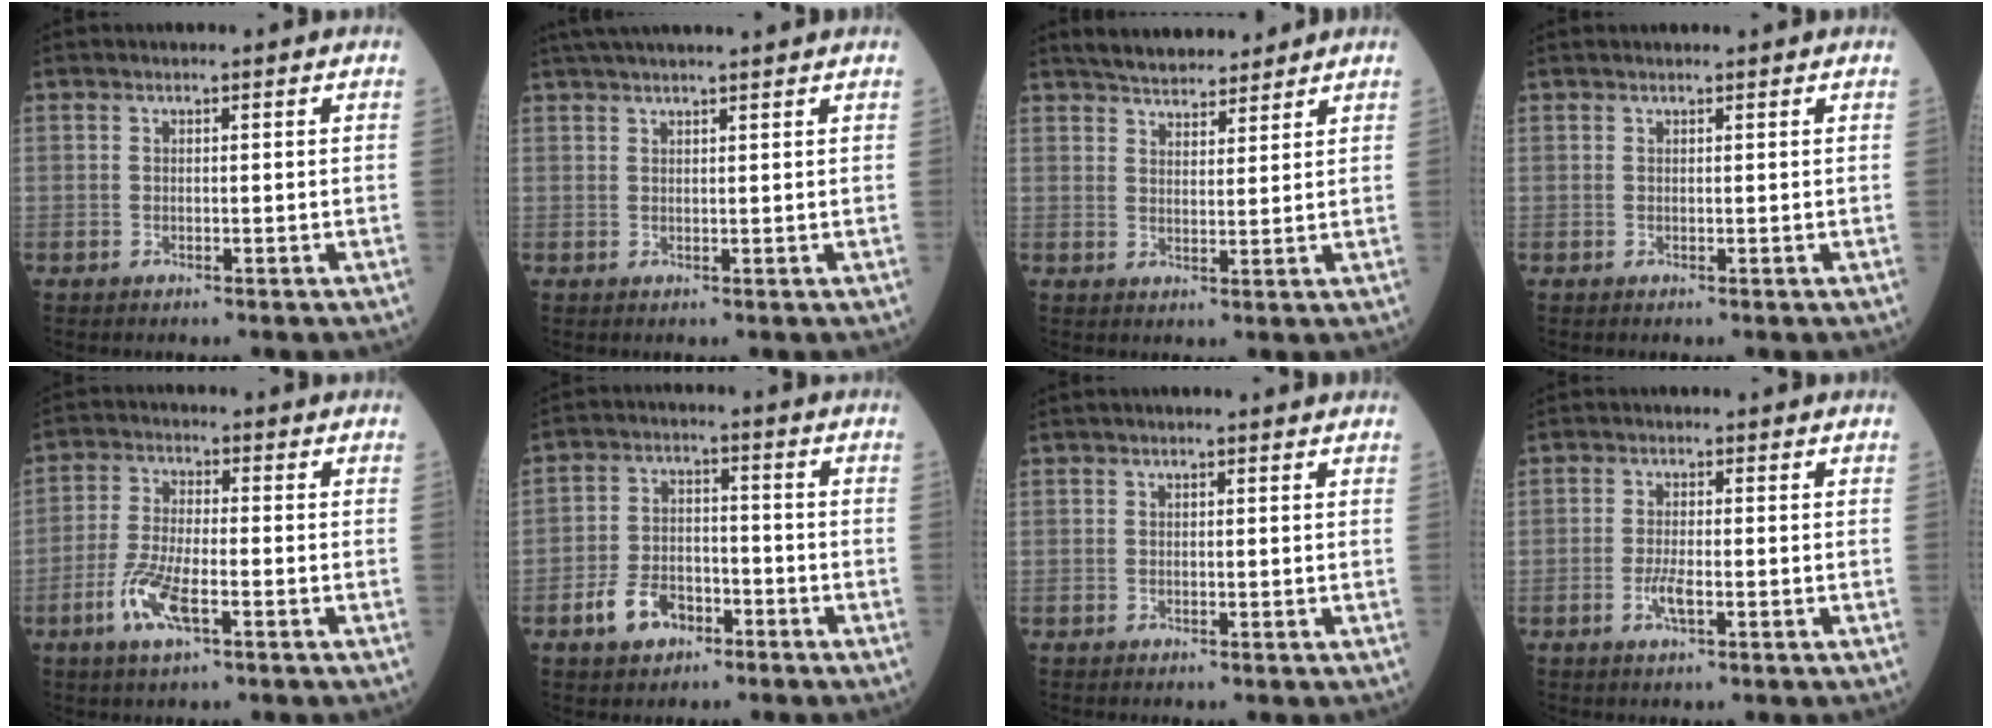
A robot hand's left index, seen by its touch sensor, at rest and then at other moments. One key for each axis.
{"total": 9.3, "fx": 8.2, "fy": -0.1, "fz": 4.5, "tx": -0.070, "ty": 0.035, "tz": 0.114}
{"total": 8.3, "fx": 7.7, "fy": 2.1, "fz": 2.5, "tx": -0.039, "ty": 0.014, "tz": 0.118}
{"total": 1.5, "fx": 1.4, "fy": 0.1, "fz": 0.4, "tx": -0.008, "ty": 0.015, "tz": 0.020}
{"total": 6.8, "fx": -3.1, "fy": 1.6, "fz": 5.8, "tx": -0.130, "ty": -0.011, "tz": -0.063}
{"total": 6.5, "fx": -3.7, "fy": 4.1, "fz": 3.4, "tx": -0.079, "ty": 0.006, "tz": -0.066}
{"total": 1.4, "fx": 1.3, "fy": -0.1, "fz": 0.5, "tx": -0.008, "ty": 0.012, "tz": 0.017}
{"total": 2.4, "fx": -0.9, "fy": 0.5, "fz": 2.1, "tx": -0.049, "ty": -0.006, "tz": -0.020}